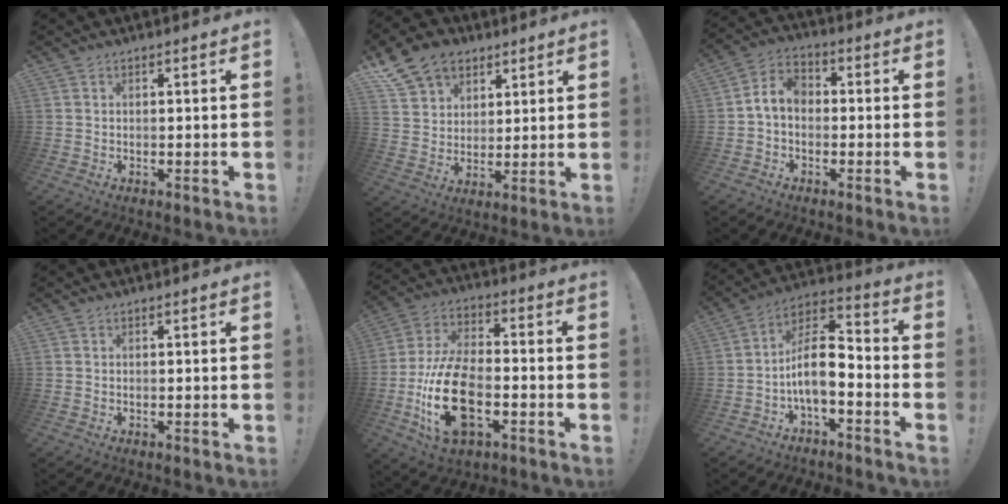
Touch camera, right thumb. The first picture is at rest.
{"total": 13.8, "force": [8.2, 10.1, 4.7], "torque": [-0.079, -0.044, 0.163]}
{"total": 6.9, "force": [-0.8, 4.8, 4.8], "torque": [-0.108, 0.016, -0.009]}
{"total": 0.0}
{"total": 20.4, "force": [-6.5, 11.0, 15.9], "torque": [-0.310, 0.030, -0.104]}
{"total": 13.6, "force": [-1.8, 6.3, 11.9], "torque": [-0.212, 0.005, -0.030]}